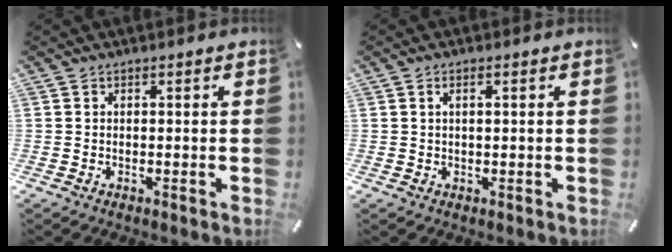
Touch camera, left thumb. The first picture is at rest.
{"total": 1.6, "force": [0.4, 0.4, 1.5], "torque": [-0.029, 0.000, 0.006]}